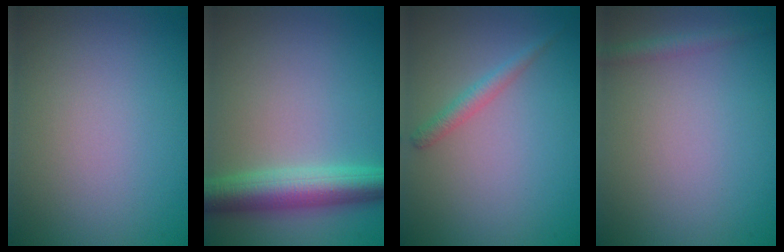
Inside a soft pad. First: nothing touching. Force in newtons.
{"total": 5.6, "press": 5.6, "slide": 0.2}
{"total": 1.6, "press": 1.6, "slide": 0.0}
{"total": 1.3, "press": 1.3, "slide": 0.0}